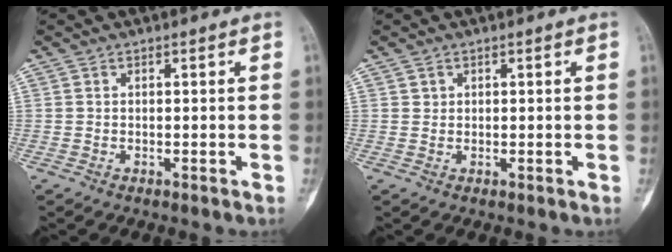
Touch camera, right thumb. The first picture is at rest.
{"total": 0.8, "force": [0.4, 0.6, 0.1], "torque": [0.009, 0.001, 0.005]}